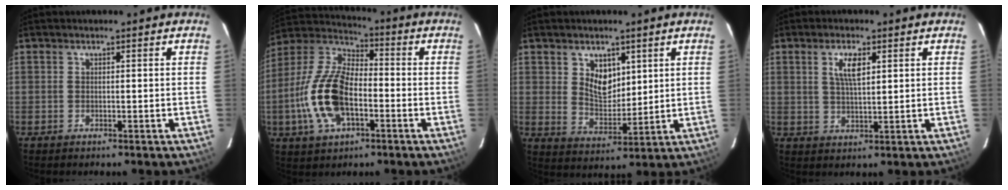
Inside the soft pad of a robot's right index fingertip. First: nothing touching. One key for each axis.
{"total": 16.4, "fx": -4.4, "fy": 8.4, "fz": 13.4, "tx": -0.292, "ty": 0.003, "tz": -0.085}
{"total": 7.0, "fx": 3.0, "fy": 4.7, "fz": 4.2, "tx": -0.068, "ty": -0.001, "tz": 0.063}
{"total": 4.9, "fx": 1.9, "fy": 1.7, "fz": 4.2, "tx": -0.077, "ty": 0.003, "tz": 0.037}